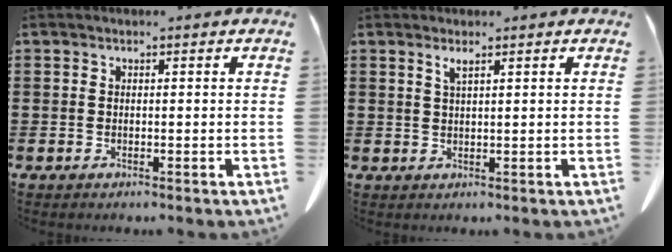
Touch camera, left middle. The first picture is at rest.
{"total": 1.6, "force": [1.0, 0.1, 1.2], "torque": [-0.026, 0.001, 0.018]}